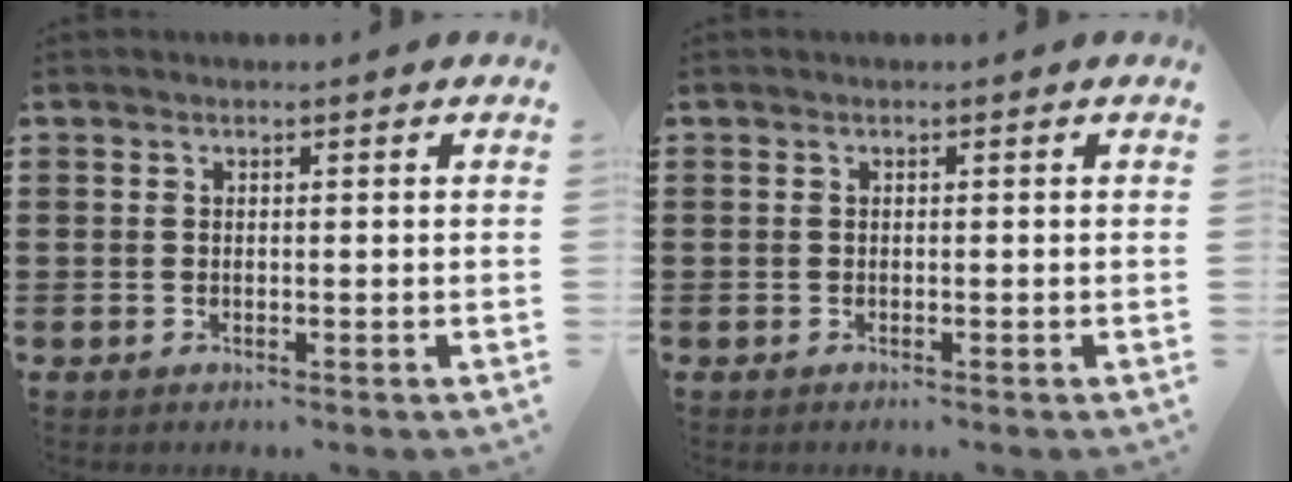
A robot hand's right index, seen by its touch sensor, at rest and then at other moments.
{"total": 0.0}